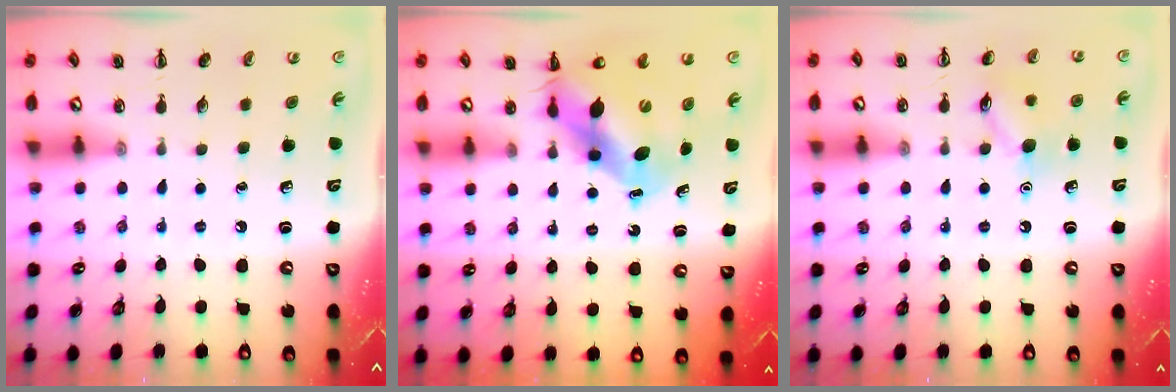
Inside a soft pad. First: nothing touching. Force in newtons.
{"total": 9.3, "press": 9.1, "slide": 2.2}
{"total": 8.7, "press": 8.7, "slide": 0.5}